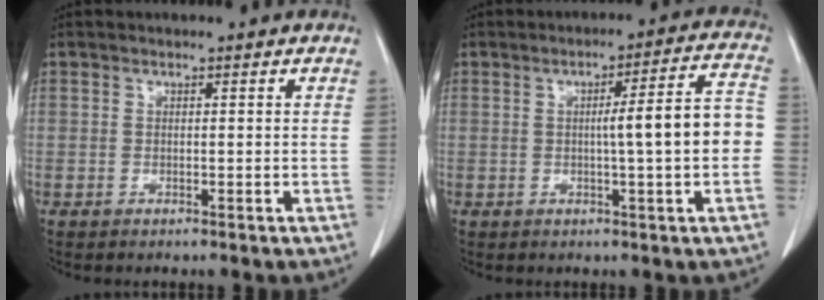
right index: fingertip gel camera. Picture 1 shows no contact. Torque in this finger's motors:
{"motor_torque": [1.20, -0.41, 0.57, 0.10]}